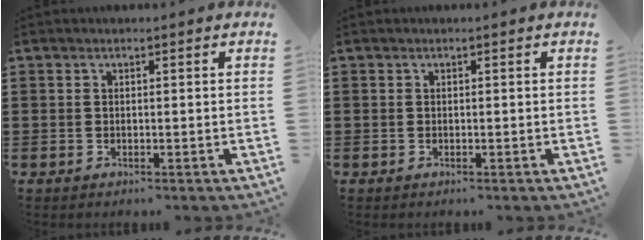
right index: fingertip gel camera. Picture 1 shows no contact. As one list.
[{"total": 0.0}]